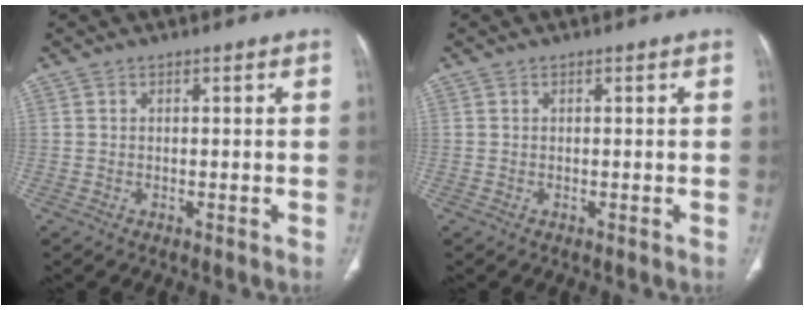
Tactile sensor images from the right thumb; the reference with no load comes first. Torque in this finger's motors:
{"motor_torque": [-0.14, 0.14, -0.05, 0.02, 0.00]}